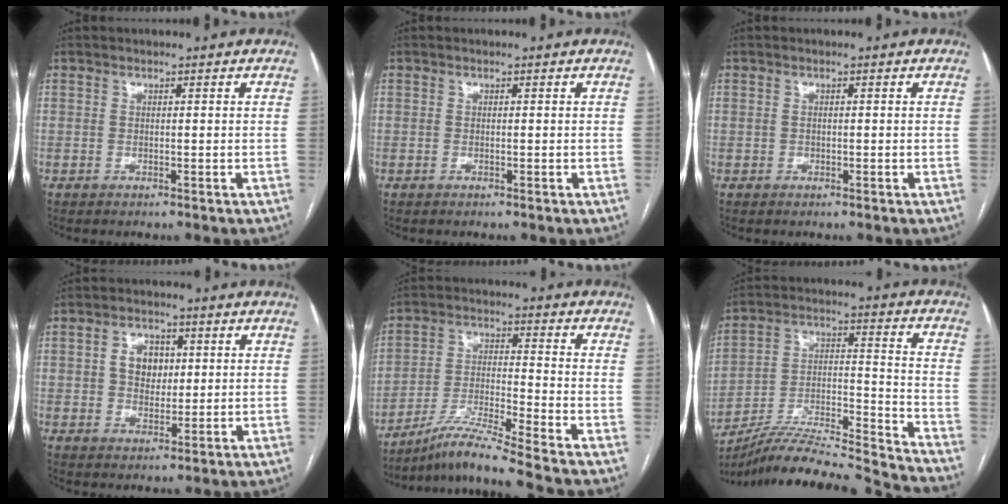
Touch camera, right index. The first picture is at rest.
{"total": 0.0}
{"total": 0.6, "force": [-0.1, 0.5, 0.3], "torque": [-0.008, 0.002, -0.002]}
{"total": 5.1, "force": [1.1, 3.7, 3.3], "torque": [-0.059, 0.010, 0.022]}
{"total": 10.0, "force": [-8.6, -2.2, 4.8], "torque": [-0.095, -0.019, -0.158]}
{"total": 22.6, "force": [-21.3, -0.7, 7.5], "torque": [-0.133, 0.001, -0.340]}